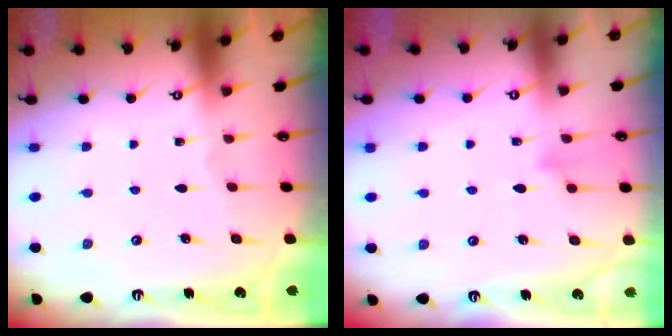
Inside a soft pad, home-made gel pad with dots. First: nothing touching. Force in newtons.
{"total": 7.8, "press": 7.7, "slide": 1.7}